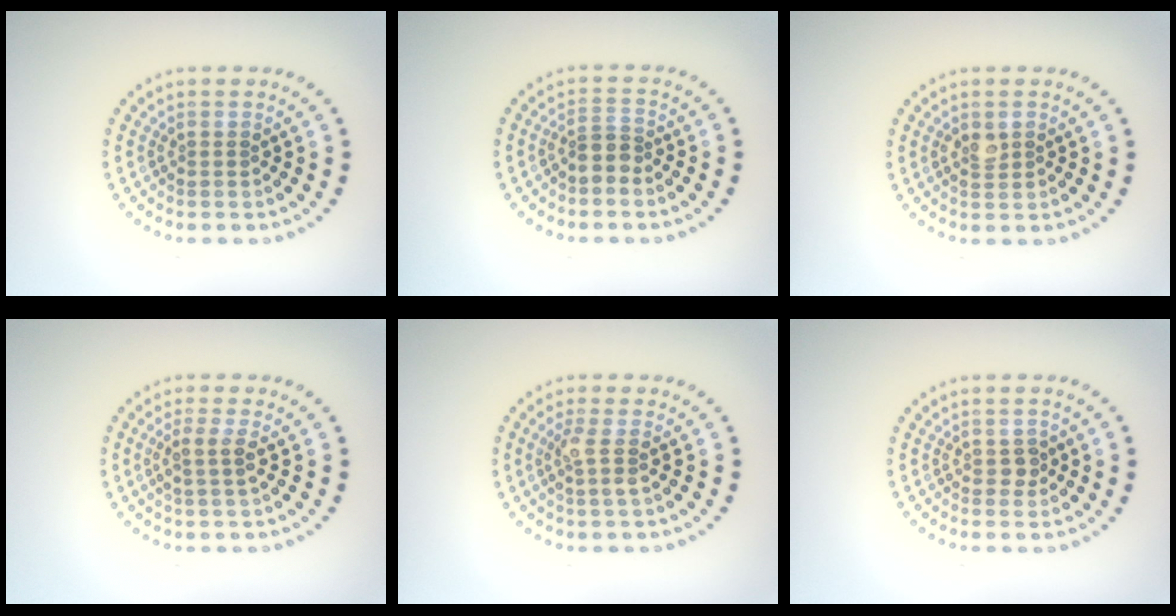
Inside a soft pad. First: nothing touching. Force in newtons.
{"total": 2.1, "press": 1.7, "slide": 1.3}
{"total": 1.3, "press": 1.3, "slide": 0.0}
{"total": 1.7, "press": 1.3, "slide": 1.0}
{"total": 1.9, "press": 1.5, "slide": 1.1}
{"total": 0.9, "press": 0.8, "slide": 0.3}